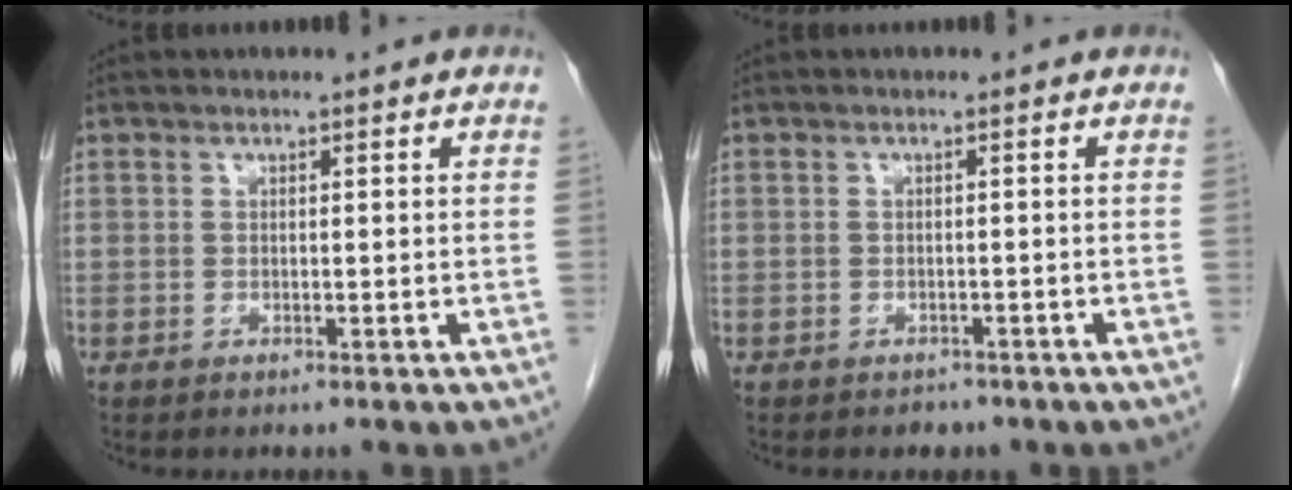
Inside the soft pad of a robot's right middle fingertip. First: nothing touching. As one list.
[{"total": 1.6, "force": [-1.2, 0.9, 0.2], "torque": [-0.011, 0.000, -0.016]}]